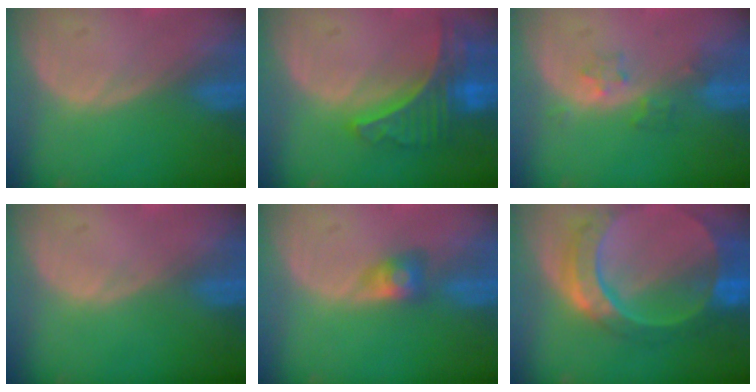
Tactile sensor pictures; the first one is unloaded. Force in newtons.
{"total": 7.9, "press": 7.0, "slide": 3.7}
{"total": 2.6, "press": 2.6, "slide": 0.2}
{"total": 0.0}
{"total": 3.1, "press": 2.7, "slide": 1.5}
{"total": 10.8, "press": 9.1, "slide": 5.8}